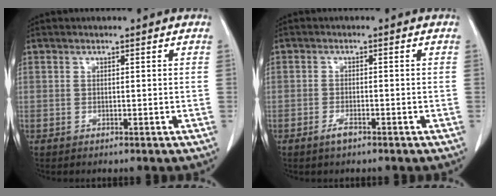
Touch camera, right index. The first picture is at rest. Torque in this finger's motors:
{"motor_torque": [0.24, -0.15, 0.01, 0.02]}